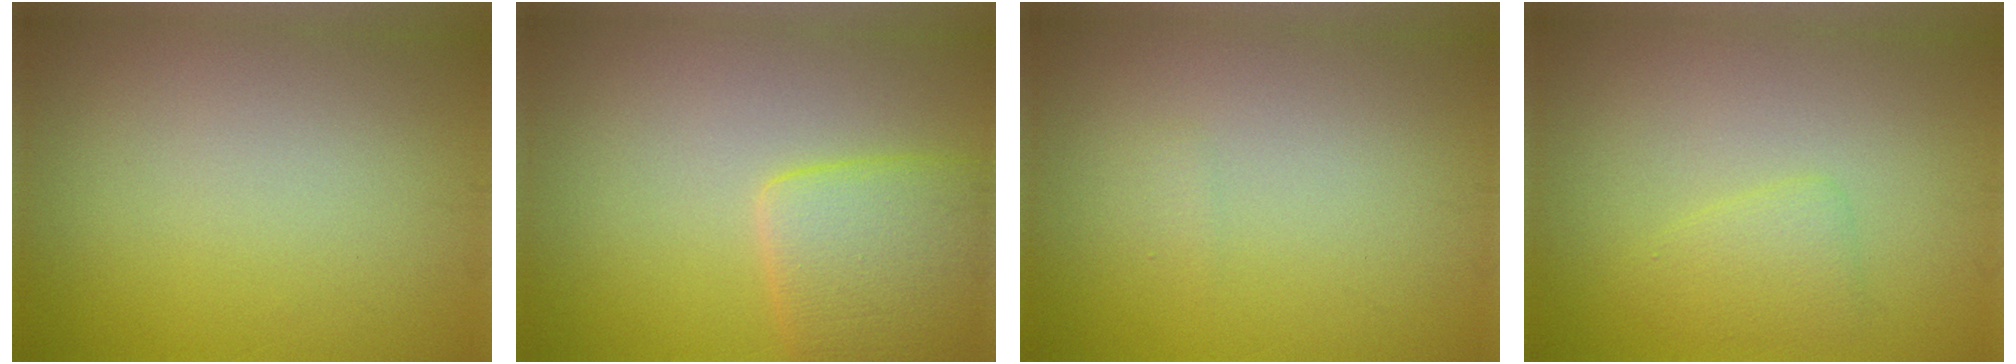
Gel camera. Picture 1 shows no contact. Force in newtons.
{"total": 4.7, "press": 4.7, "slide": 0.3}
{"total": 0.5, "press": 0.5, "slide": 0.0}
{"total": 1.8, "press": 1.8, "slide": 0.0}